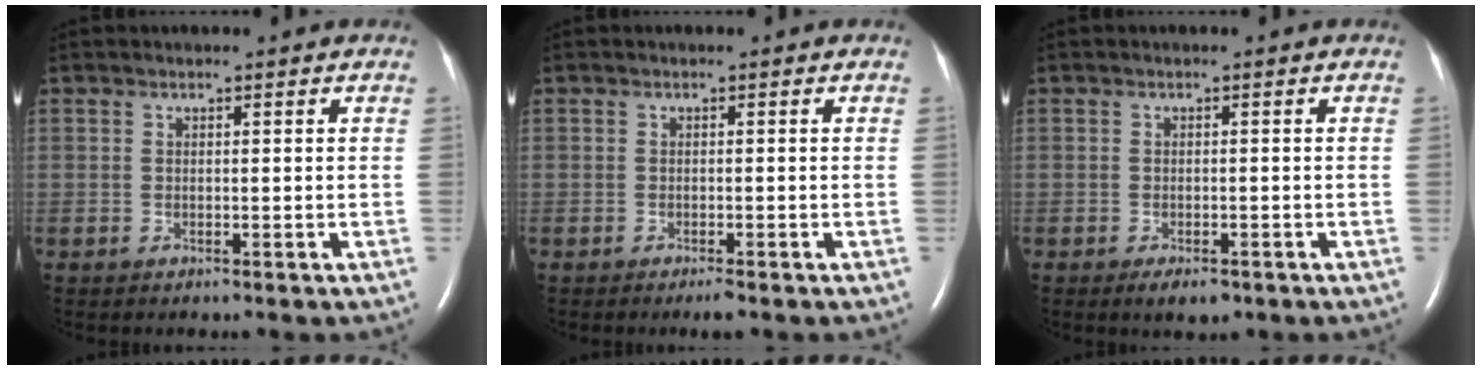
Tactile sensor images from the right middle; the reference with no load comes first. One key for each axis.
{"total": 1.2, "fx": -0.9, "fy": 0.0, "fz": 0.8, "tx": -0.017, "ty": -0.003, "tz": -0.012}
{"total": 2.8, "fx": -1.7, "fy": 1.2, "fz": 1.8, "tx": -0.028, "ty": -0.003, "tz": -0.019}